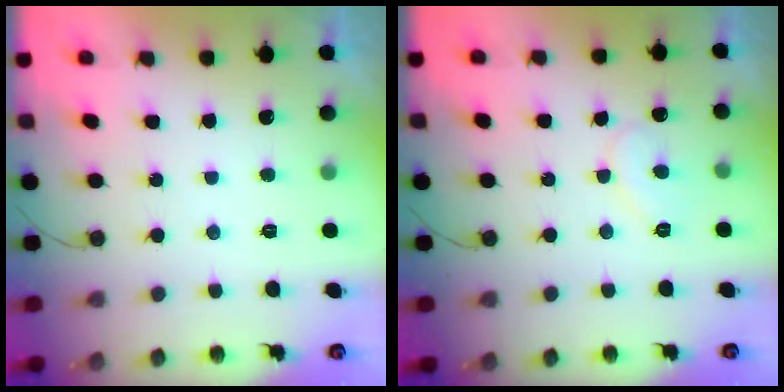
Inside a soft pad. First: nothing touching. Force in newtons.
{"total": 7.4, "press": 7.3, "slide": 0.6}